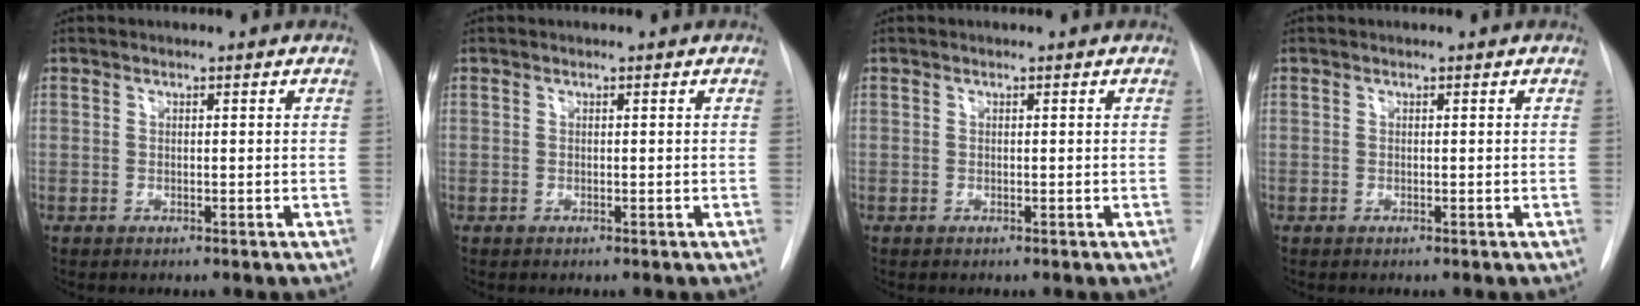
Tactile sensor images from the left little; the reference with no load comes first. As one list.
[{"total": 0.0}, {"total": 0.0}, {"total": 0.0}]